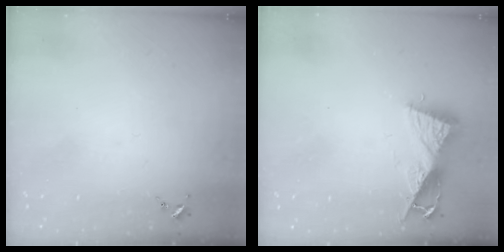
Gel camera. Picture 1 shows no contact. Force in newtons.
{"total": 8.9, "press": 8.9, "slide": 0.3}